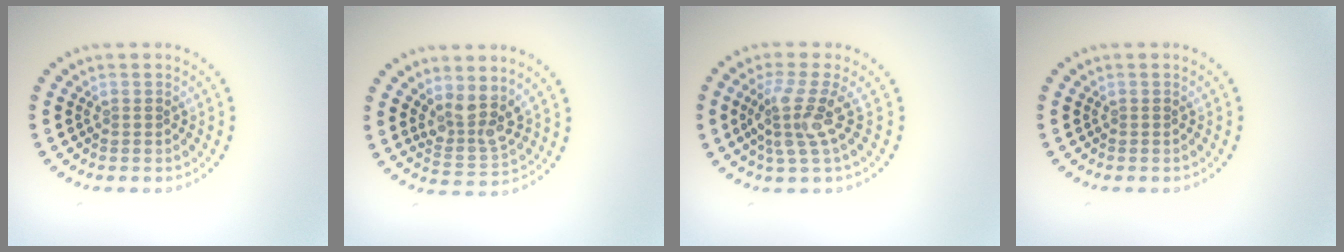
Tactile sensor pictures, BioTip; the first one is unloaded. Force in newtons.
{"total": 3.4, "press": 2.8, "slide": 1.9}
{"total": 3.5, "press": 2.6, "slide": 2.3}
{"total": 0.0}